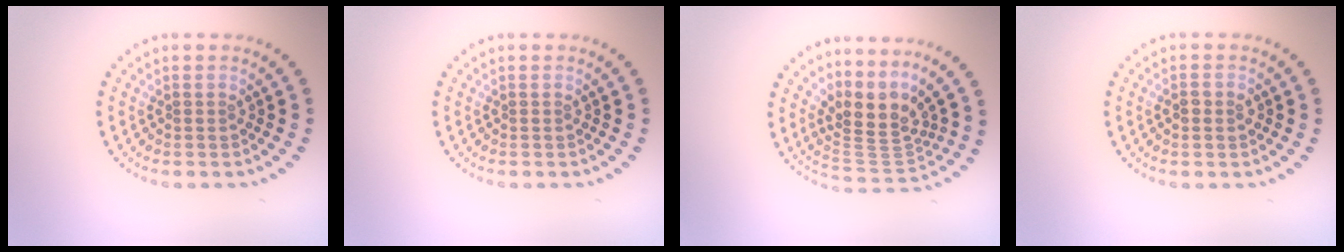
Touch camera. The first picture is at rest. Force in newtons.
{"total": 0.0}
{"total": 3.9, "press": 2.6, "slide": 2.9}
{"total": 1.4, "press": 1.3, "slide": 0.4}